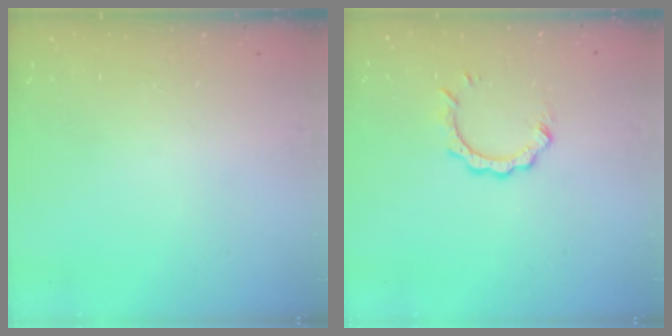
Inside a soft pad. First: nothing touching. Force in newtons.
{"total": 5.7, "press": 5.7, "slide": 0.4}